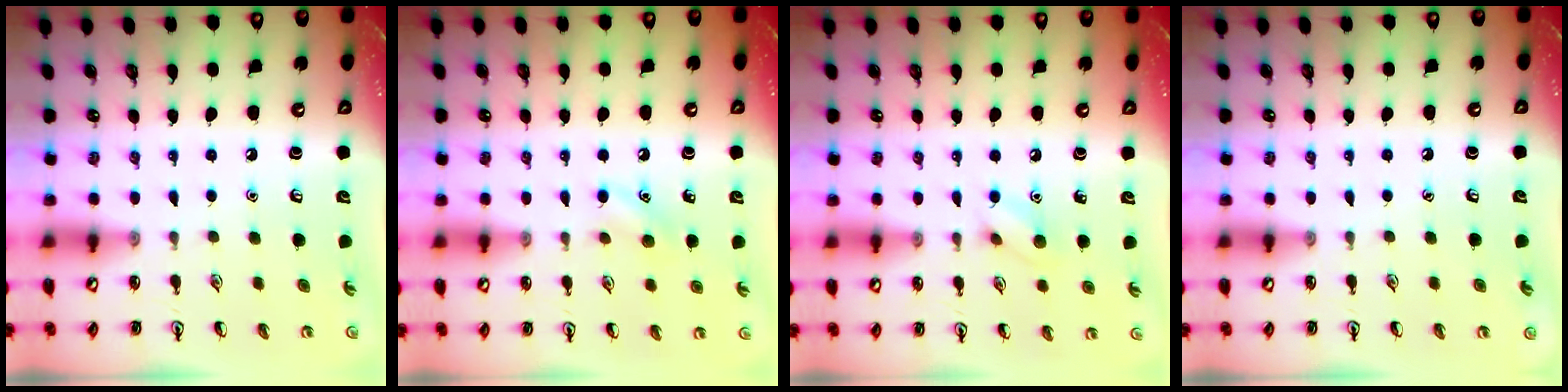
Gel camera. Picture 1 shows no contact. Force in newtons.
{"total": 6.4, "press": 6.1, "slide": 1.8}
{"total": 6.4, "press": 6.3, "slide": 1.4}
{"total": 0.0}